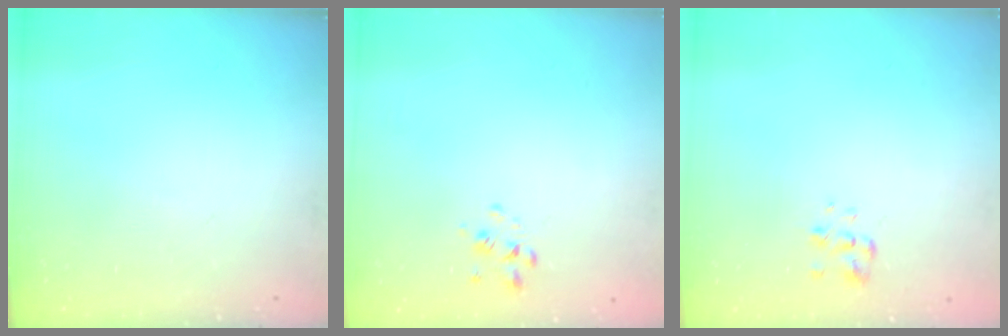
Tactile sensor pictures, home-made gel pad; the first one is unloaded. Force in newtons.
{"total": 1.4, "press": 1.2, "slide": 0.8}
{"total": 2.2, "press": 2.1, "slide": 0.8}